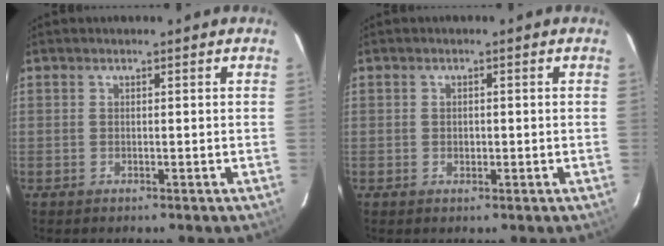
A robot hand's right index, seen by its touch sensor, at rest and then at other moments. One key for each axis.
{"total": 1.3, "fx": -0.2, "fy": 1.2, "fz": 0.5, "tx": -0.006, "ty": 0.001, "tz": -0.002}